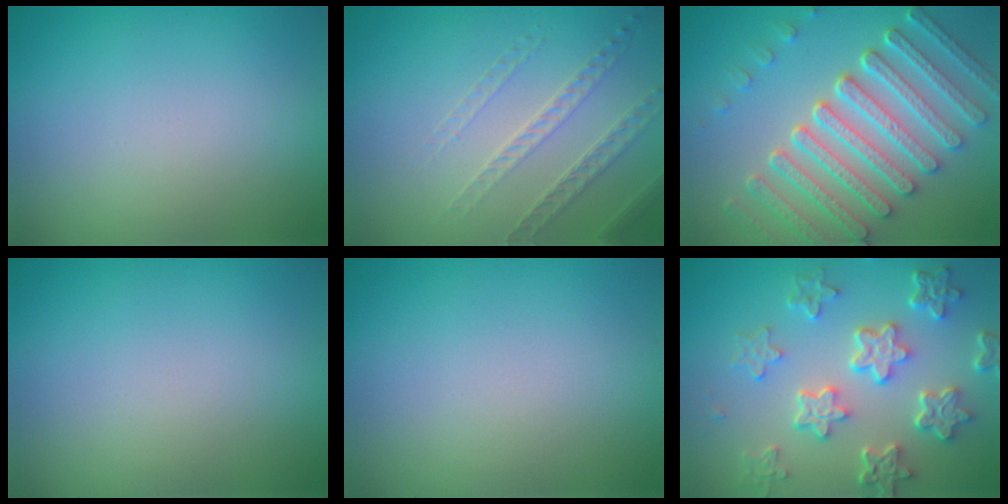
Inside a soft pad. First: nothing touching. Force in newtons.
{"total": 1.6, "press": 1.3, "slide": 0.9}
{"total": 8.2, "press": 6.2, "slide": 5.4}
{"total": 0.0}
{"total": 0.0}
{"total": 6.1, "press": 4.6, "slide": 4.0}